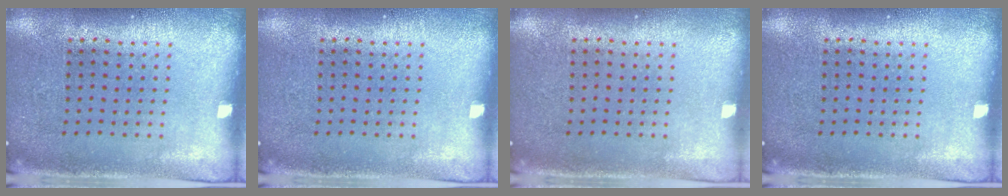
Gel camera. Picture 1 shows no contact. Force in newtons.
{"total": 0.0}
{"total": 0.0}
{"total": 0.0}